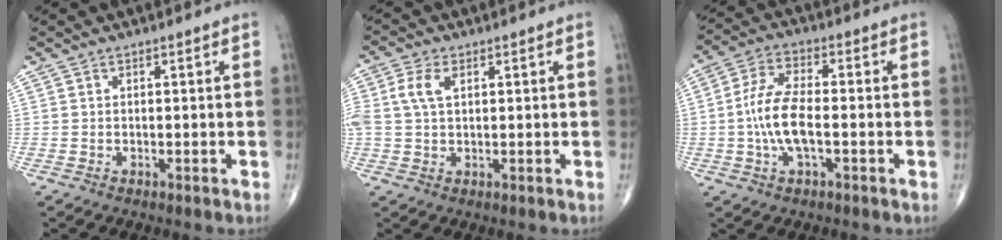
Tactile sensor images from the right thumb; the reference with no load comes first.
{"total": 5.5, "force": [1.5, 3.1, 4.2], "torque": [-0.110, 0.012, 0.030]}
{"total": 9.8, "force": [-1.5, 4.0, 8.8], "torque": [-0.186, 0.021, -0.032]}